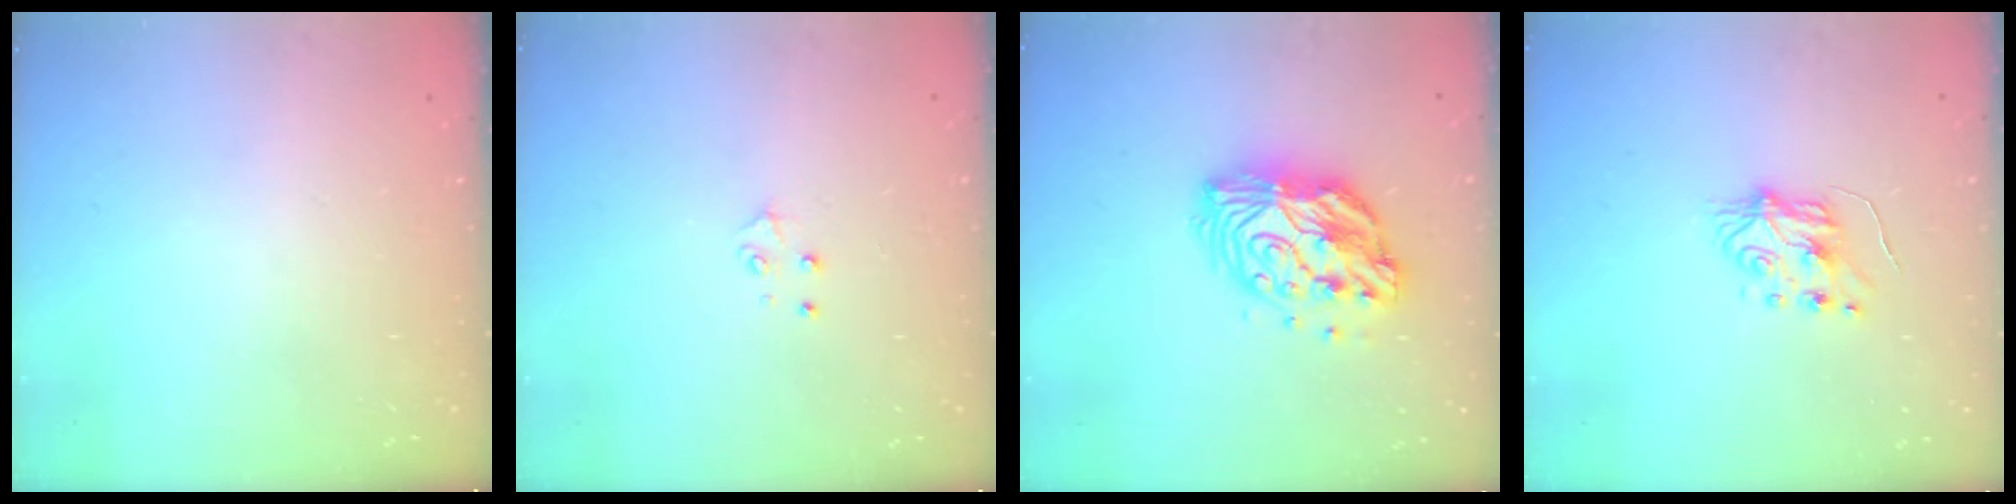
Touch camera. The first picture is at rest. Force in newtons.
{"total": 4.2, "press": 4.2, "slide": 0.4}
{"total": 12.8, "press": 12.8, "slide": 0.9}
{"total": 5.2, "press": 5.1, "slide": 0.7}